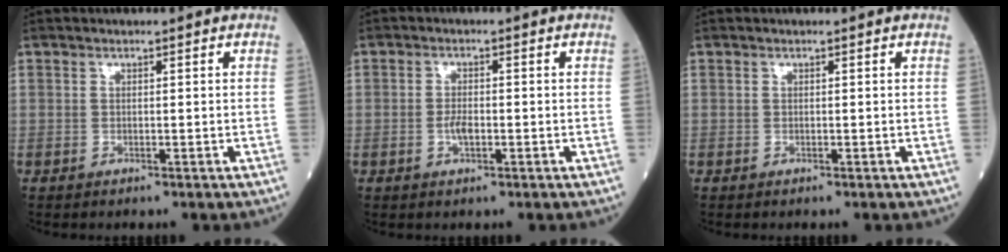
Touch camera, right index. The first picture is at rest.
{"total": 2.3, "force": [-0.7, 0.8, 2.0], "torque": [-0.041, 0.001, -0.014]}
{"total": 0.0}